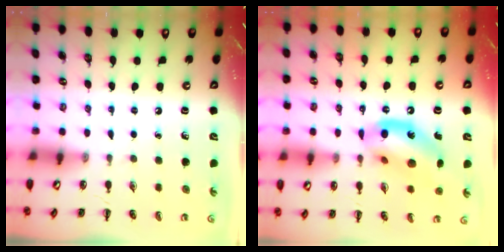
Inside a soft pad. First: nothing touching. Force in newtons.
{"total": 15.2, "press": 14.7, "slide": 3.8}